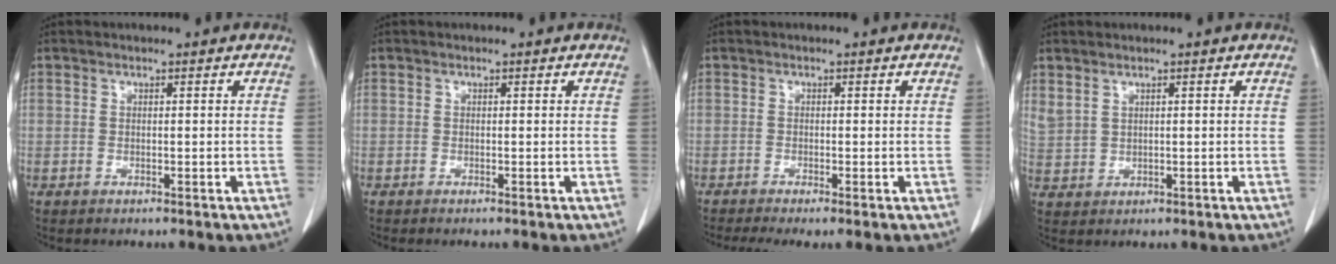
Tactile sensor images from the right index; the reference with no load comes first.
{"total": 0.0}
{"total": 3.6, "force": [-2.4, 0.6, 2.6], "torque": [-0.045, -0.010, -0.041]}
{"total": 3.2, "force": [2.0, 1.7, 1.7], "torque": [-0.044, 0.004, 0.055]}